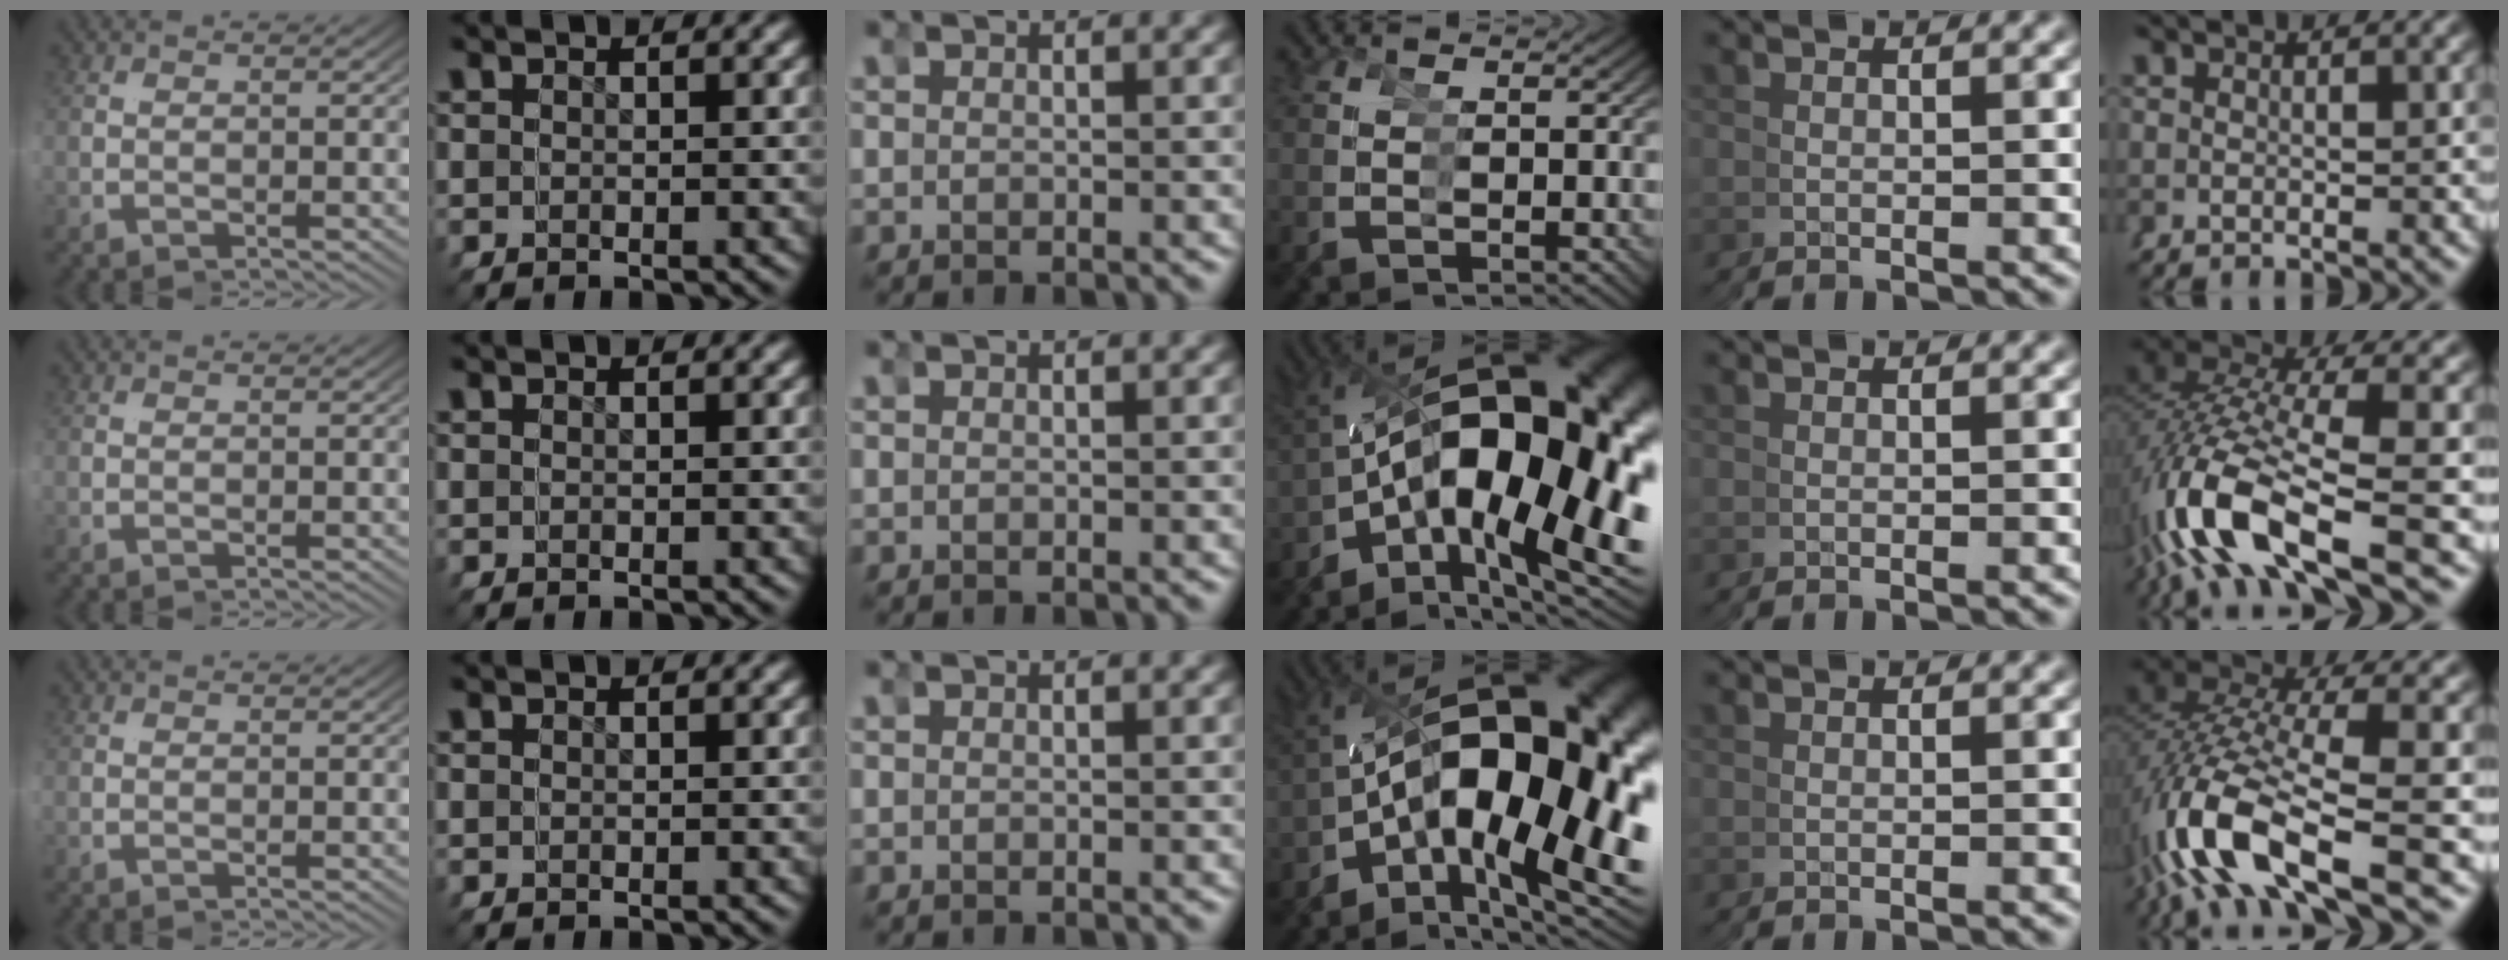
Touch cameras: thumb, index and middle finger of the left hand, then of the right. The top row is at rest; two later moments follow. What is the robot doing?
{"motion": "grasp_and_lifting", "object": "tape"}